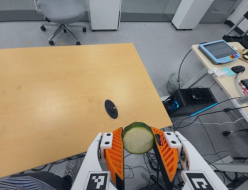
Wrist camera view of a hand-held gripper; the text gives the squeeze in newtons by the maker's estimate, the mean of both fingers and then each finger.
{"total": 11.9, "left": 12.7, "right": 11.1}